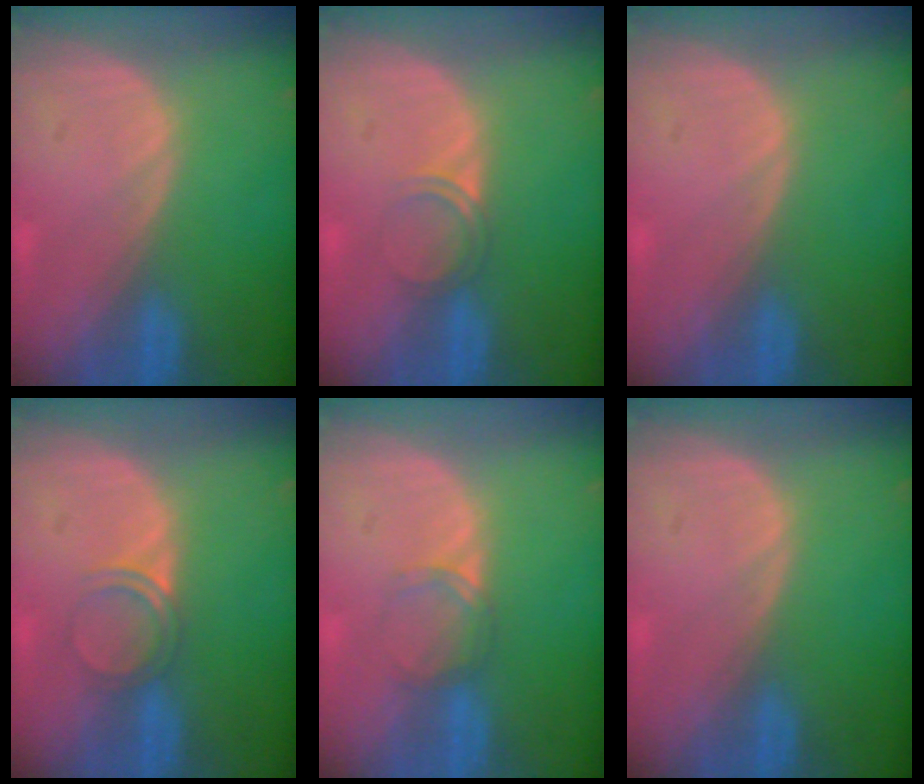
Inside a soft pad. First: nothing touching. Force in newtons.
{"total": 2.1, "press": 1.8, "slide": 1.1}
{"total": 0.0}
{"total": 2.9, "press": 2.6, "slide": 1.1}
{"total": 2.2, "press": 2.2, "slide": 0.2}
{"total": 0.0}